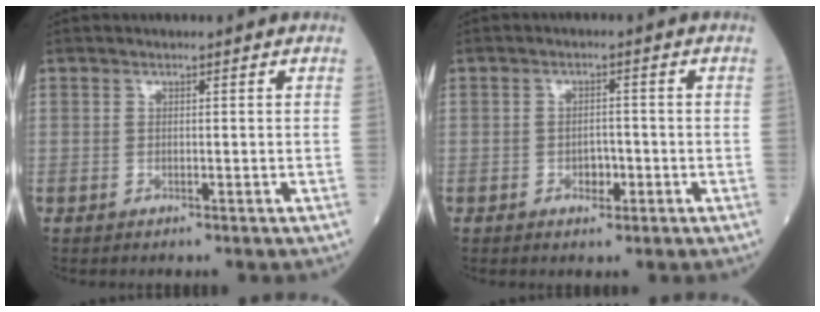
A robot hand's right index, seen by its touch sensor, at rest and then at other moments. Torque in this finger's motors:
{"motor_torque": [0.01, -0.11, 0.00, 0.00]}